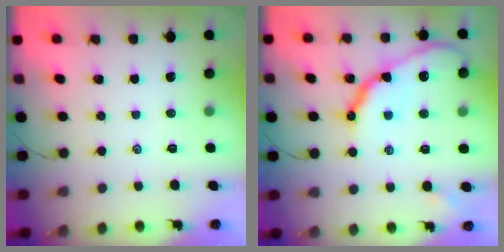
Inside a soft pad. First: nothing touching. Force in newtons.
{"total": 15.6, "press": 15.5, "slide": 1.6}